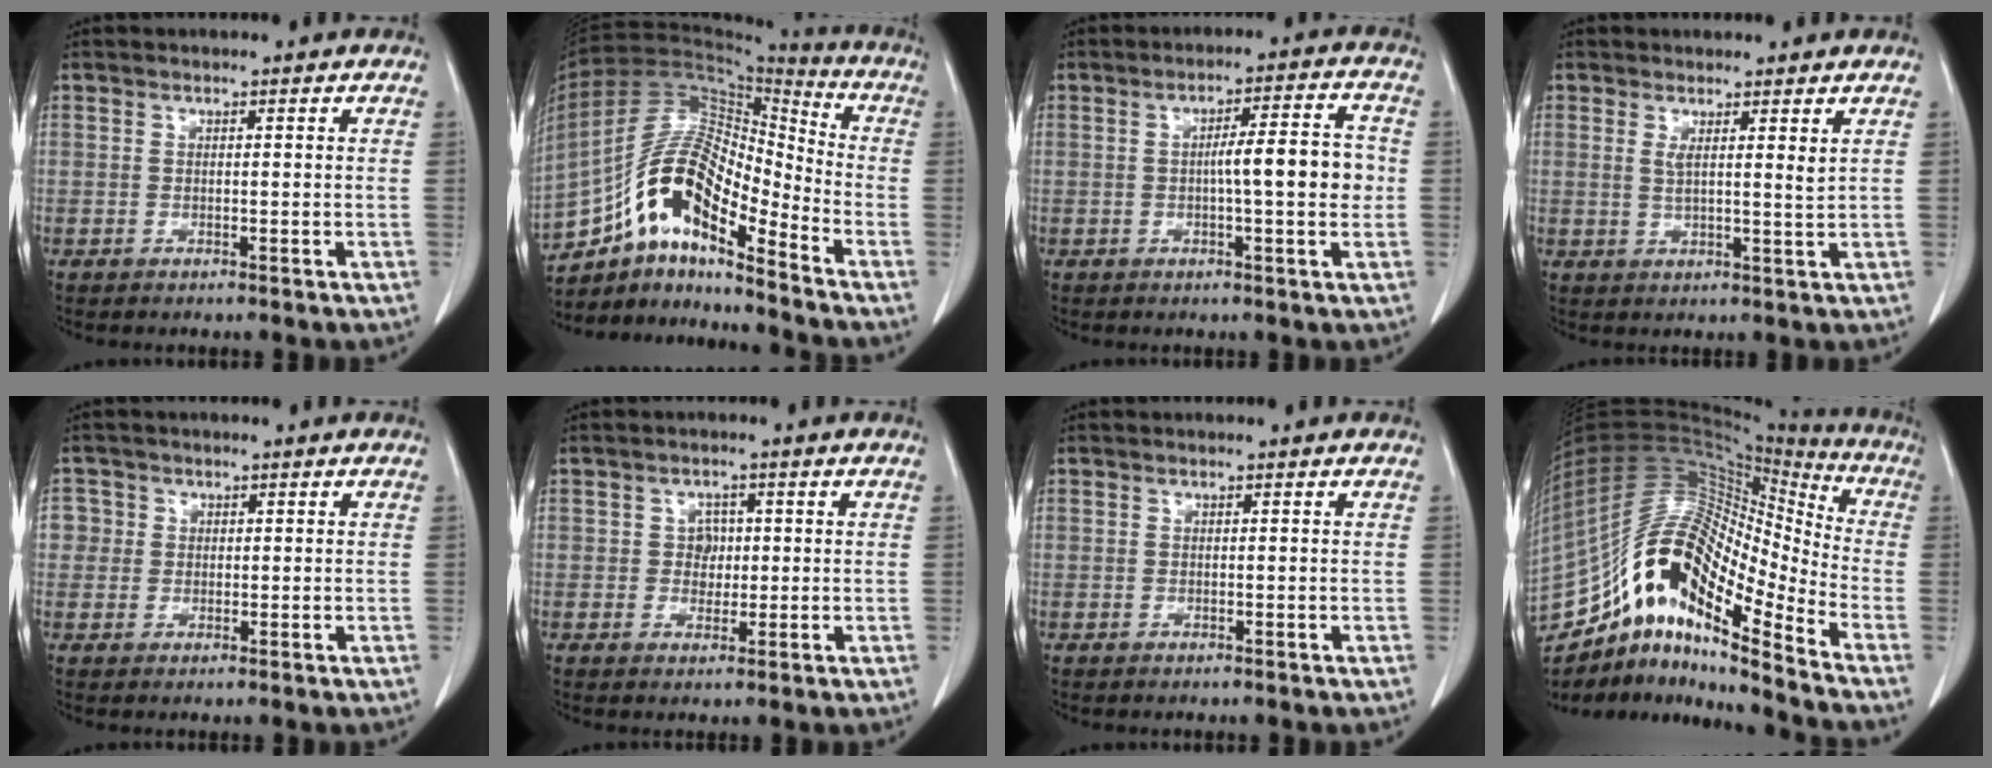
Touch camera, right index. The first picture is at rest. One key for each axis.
{"total": 15.0, "fx": -9.2, "fy": 4.4, "fz": 11.0, "tx": -0.210, "ty": 0.041, "tz": -0.161}
{"total": 7.9, "fx": -0.4, "fy": 1.0, "fz": 7.9, "tx": -0.115, "ty": 0.015, "tz": -0.007}
{"total": 3.1, "fx": 1.6, "fy": 0.0, "fz": 2.6, "tx": -0.049, "ty": -0.010, "tz": 0.028}
{"total": 3.0, "fx": 0.5, "fy": 2.9, "fz": 0.1, "tx": 0.018, "ty": 0.006, "tz": 0.005}
{"total": 2.7, "fx": 0.2, "fy": 2.3, "fz": 1.2, "tx": -0.012, "ty": 0.004, "tz": 0.003}
{"total": 0.0}
{"total": 22.5, "fx": -14.5, "fy": 5.6, "fz": 16.3, "tx": -0.331, "ty": 0.034, "tz": -0.257}